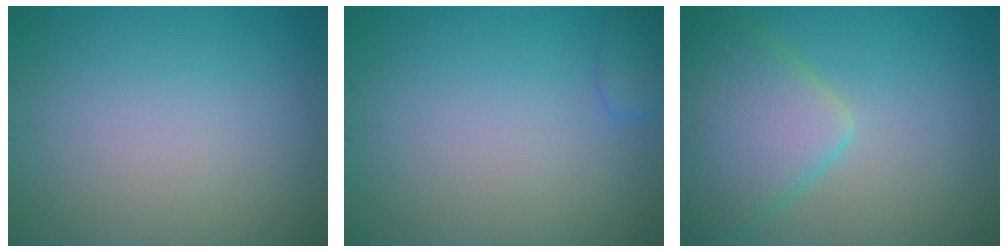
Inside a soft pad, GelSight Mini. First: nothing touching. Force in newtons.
{"total": 1.5, "press": 1.5, "slide": 0.1}
{"total": 6.7, "press": 6.7, "slide": 0.3}